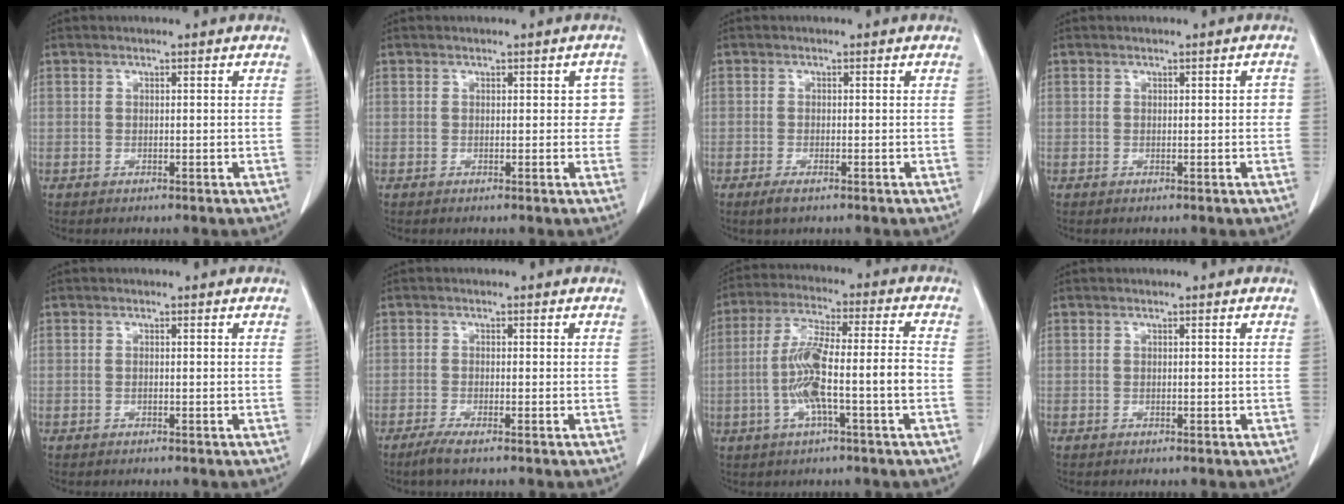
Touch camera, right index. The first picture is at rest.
{"total": 2.7, "force": [0.4, 1.7, 2.0], "torque": [-0.005, 0.015, 0.000]}
{"total": 1.7, "force": [-1.1, 0.4, 1.2], "torque": [-0.025, -0.004, -0.019]}
{"total": 1.3, "force": [0.1, 0.7, 1.1], "torque": [-0.008, 0.006, 0.001]}
{"total": 0.0}
{"total": 2.2, "force": [-1.6, 0.0, 1.5], "torque": [-0.034, -0.005, -0.034]}
{"total": 11.1, "force": [-2.6, 0.8, 10.8], "torque": [-0.214, 0.016, -0.047]}
{"total": 0.0}